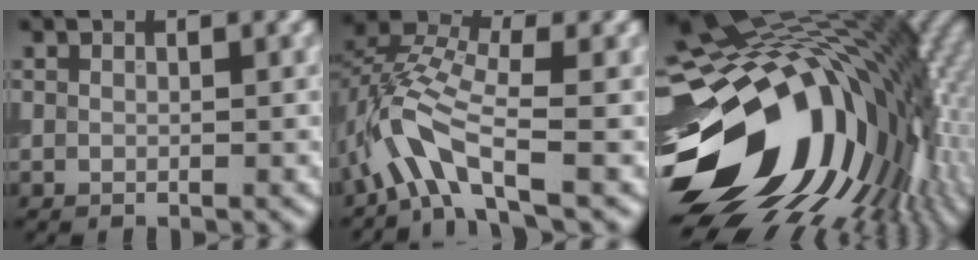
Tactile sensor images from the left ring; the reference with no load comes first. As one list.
[{"total": 5.6, "force": [-2.8, 2.1, 4.3], "torque": [-0.087, 0.011, -0.062]}, {"total": 19.8, "force": [-2.4, 12.5, 15.1], "torque": [-0.254, -0.030, -0.038]}]